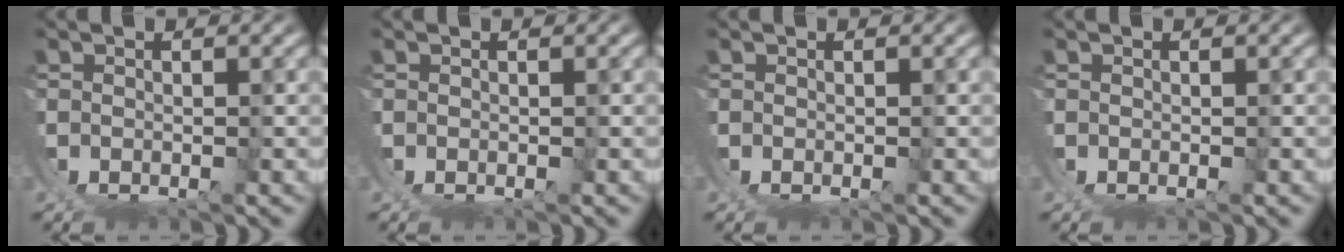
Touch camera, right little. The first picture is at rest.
{"total": 0.0}
{"total": 0.0}
{"total": 0.0}